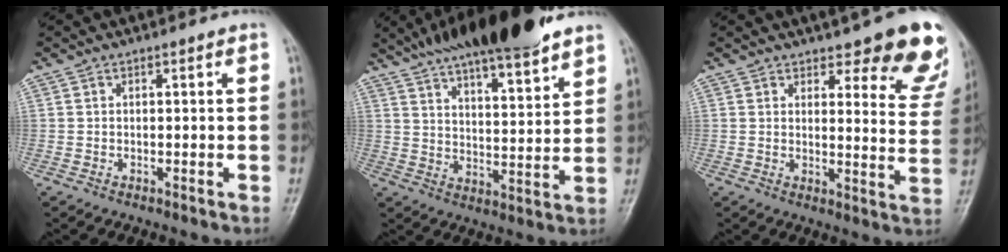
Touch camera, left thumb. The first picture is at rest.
{"total": 18.9, "force": [14.3, 4.5, 11.6], "torque": [-0.163, -0.044, 0.234]}
{"total": 13.2, "force": [9.8, 4.6, 7.5], "torque": [-0.033, -0.062, 0.100]}